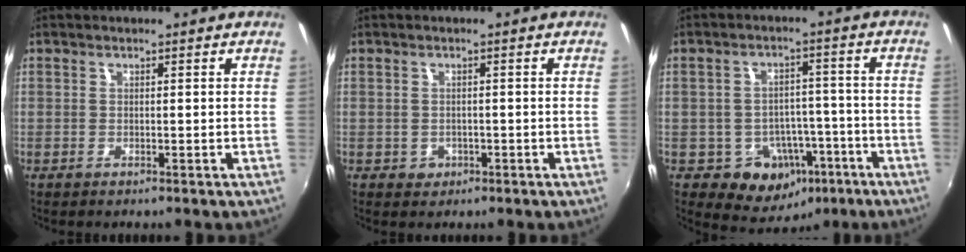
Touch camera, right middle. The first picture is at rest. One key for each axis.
{"total": 1.9, "fx": -0.6, "fy": 1.8, "fz": 0.5, "tx": -0.010, "ty": -0.003, "tz": -0.005}
{"total": 9.9, "fx": -4.7, "fy": 7.9, "fz": 3.8, "tx": -0.075, "ty": 0.026, "tz": -0.040}